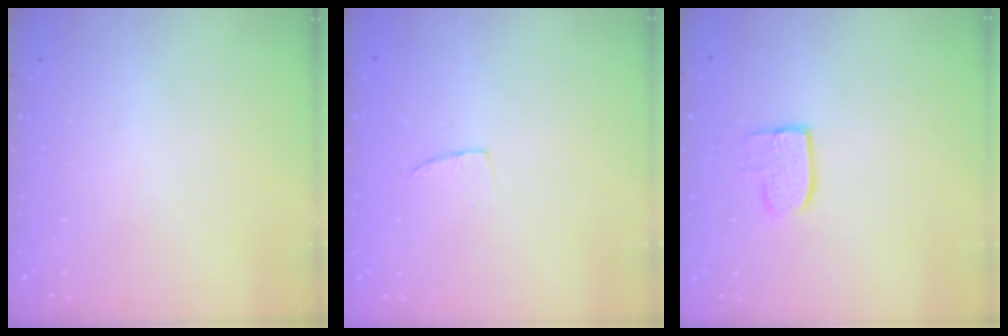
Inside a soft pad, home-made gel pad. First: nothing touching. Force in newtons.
{"total": 3.9, "press": 3.9, "slide": 0.3}
{"total": 7.4, "press": 7.4, "slide": 0.2}